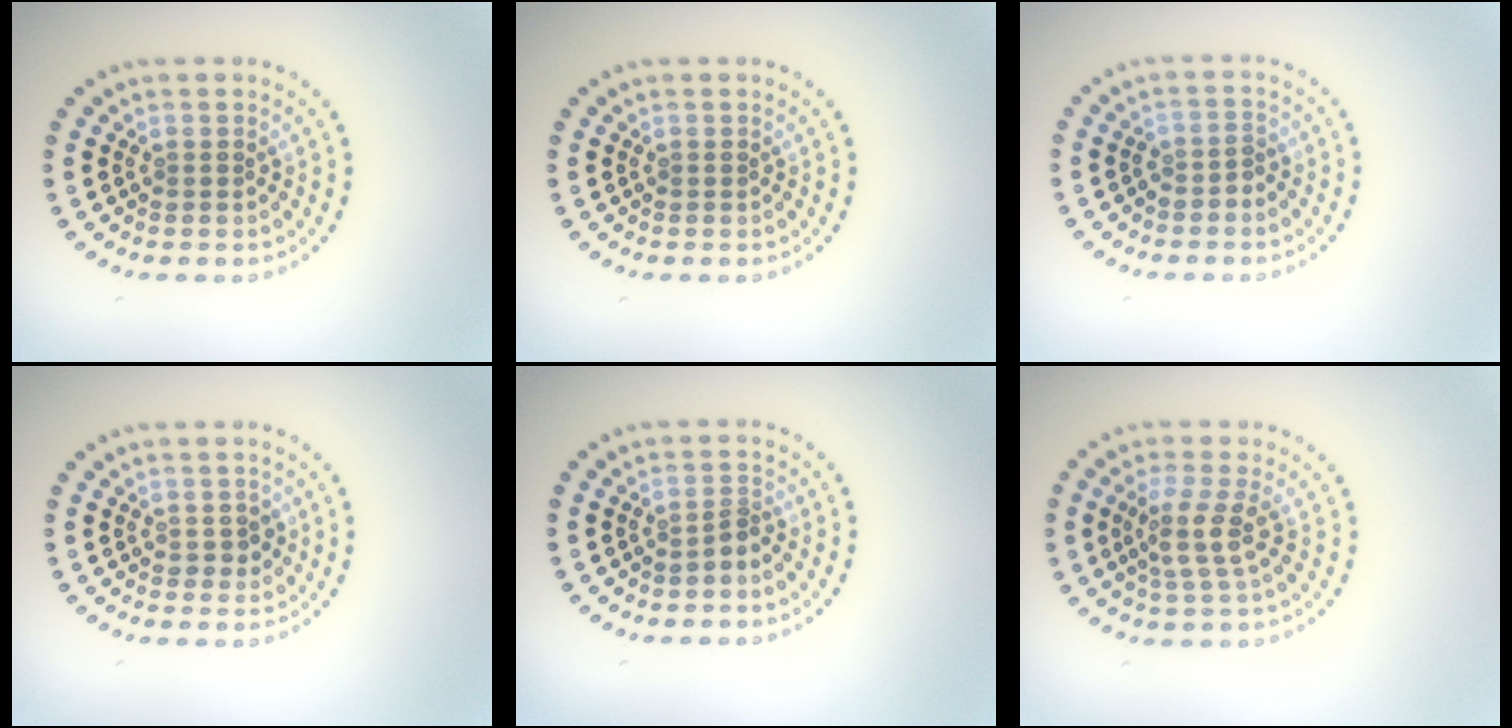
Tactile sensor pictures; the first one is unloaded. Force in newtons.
{"total": 0.0}
{"total": 1.2, "press": 1.0, "slide": 0.7}
{"total": 1.1, "press": 1.0, "slide": 0.5}
{"total": 1.1, "press": 0.6, "slide": 0.9}
{"total": 2.9, "press": 2.3, "slide": 1.7}